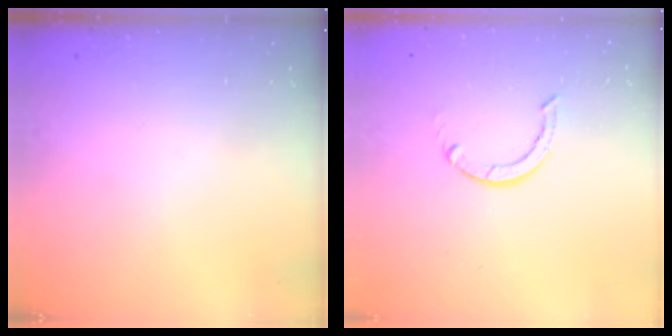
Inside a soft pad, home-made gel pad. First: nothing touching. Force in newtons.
{"total": 3.7, "press": 3.6, "slide": 0.4}